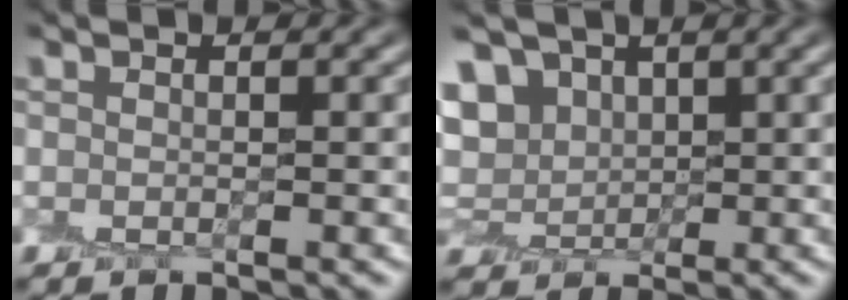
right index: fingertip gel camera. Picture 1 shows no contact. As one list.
[{"total": 3.7, "force": [2.0, 2.8, 1.4], "torque": [-0.023, 0.006, 0.034]}]